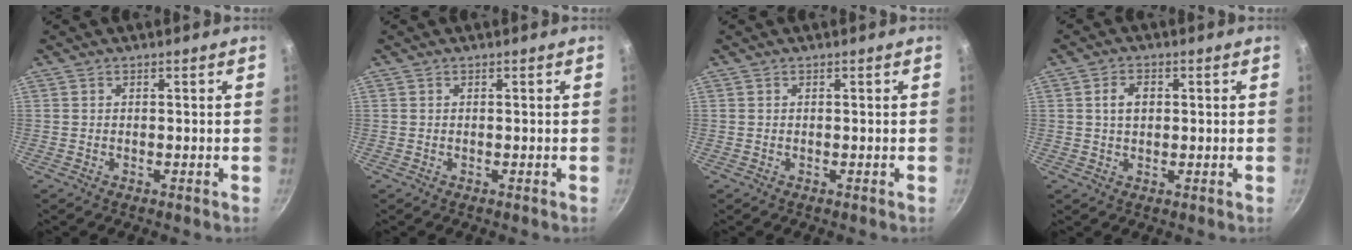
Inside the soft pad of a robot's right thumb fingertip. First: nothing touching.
{"total": 0.0}
{"total": 0.0}
{"total": 3.6, "force": [0.6, 2.5, 2.6], "torque": [-0.032, 0.005, 0.009]}